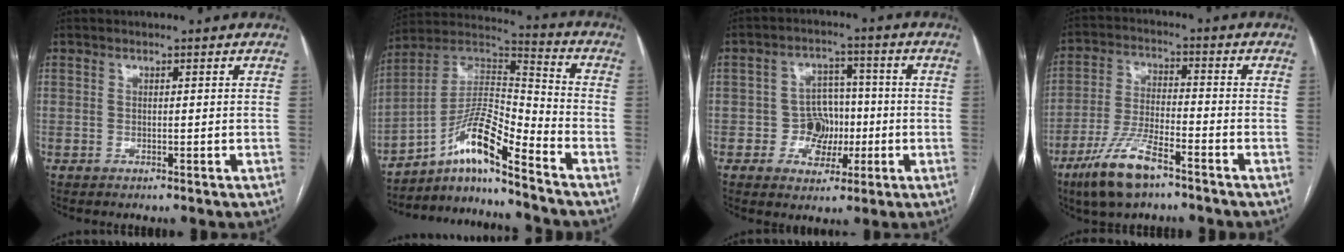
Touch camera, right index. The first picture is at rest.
{"total": 12.3, "force": [-8.3, 0.7, 9.1], "torque": [-0.177, 0.024, -0.150]}
{"total": 6.6, "force": [-1.4, 5.6, 3.1], "torque": [-0.047, 0.024, -0.019]}
{"total": 10.4, "force": [-6.7, 2.5, 7.6], "torque": [-0.159, -0.016, -0.126]}